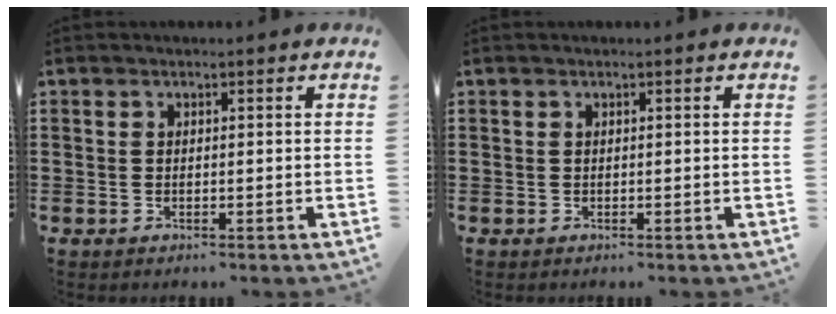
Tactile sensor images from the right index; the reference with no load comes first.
{"total": 0.0}